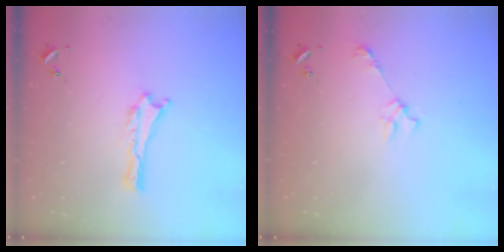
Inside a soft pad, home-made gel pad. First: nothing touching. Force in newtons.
{"total": 2.4, "press": 2.4, "slide": 0.3}